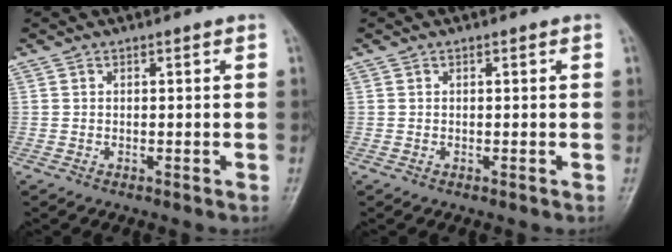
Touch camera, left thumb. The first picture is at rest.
{"total": 0.0}